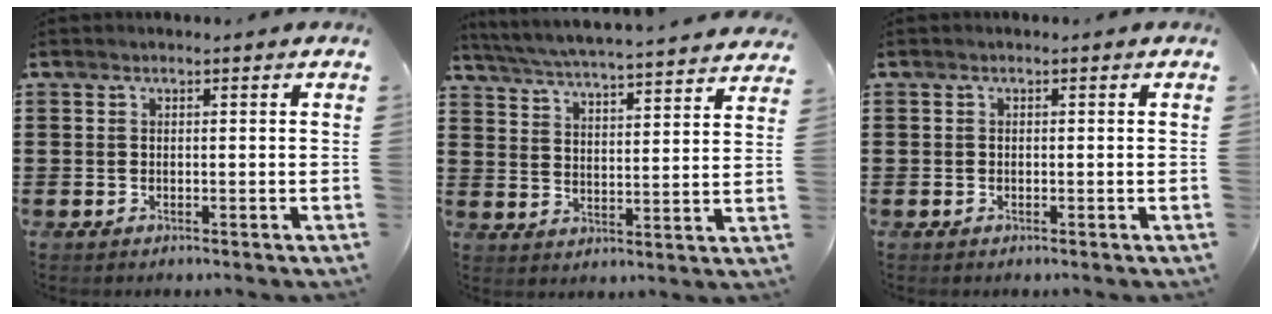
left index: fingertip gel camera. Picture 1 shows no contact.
{"total": 5.1, "force": [4.9, -0.8, 1.3], "torque": [-0.050, -0.040, 0.080]}
{"total": 0.0}